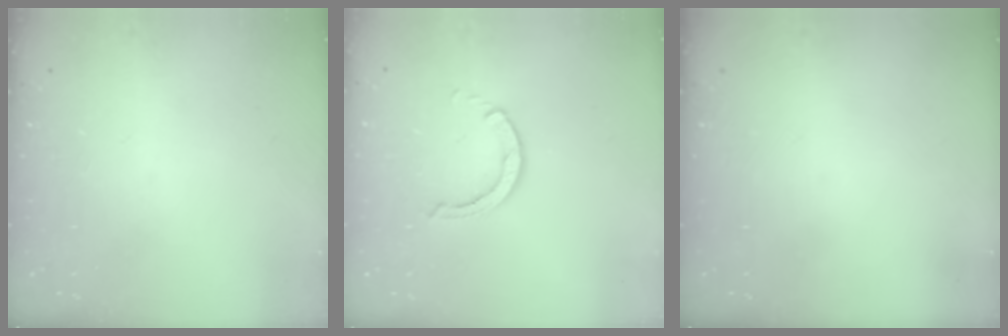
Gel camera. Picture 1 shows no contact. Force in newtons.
{"total": 3.2, "press": 3.2, "slide": 0.4}
{"total": 0.0}